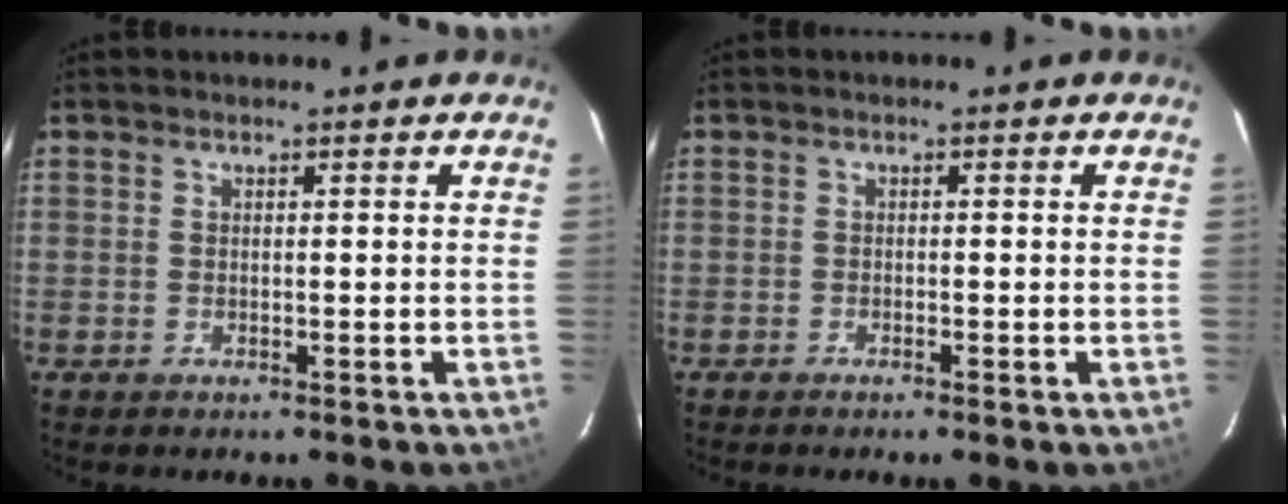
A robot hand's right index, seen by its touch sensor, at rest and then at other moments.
{"total": 0.6, "force": [-0.4, 0.1, 0.3], "torque": [-0.008, 0.001, -0.009]}